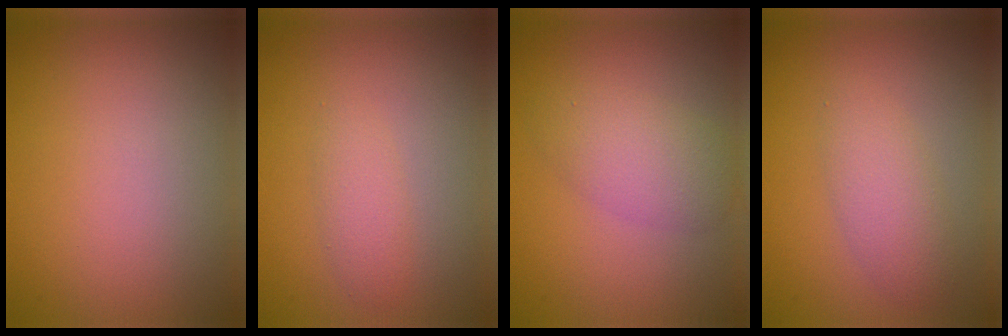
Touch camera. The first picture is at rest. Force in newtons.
{"total": 1.5, "press": 1.5, "slide": 0.1}
{"total": 3.5, "press": 3.5, "slide": 0.1}
{"total": 2.7, "press": 2.7, "slide": 0.1}